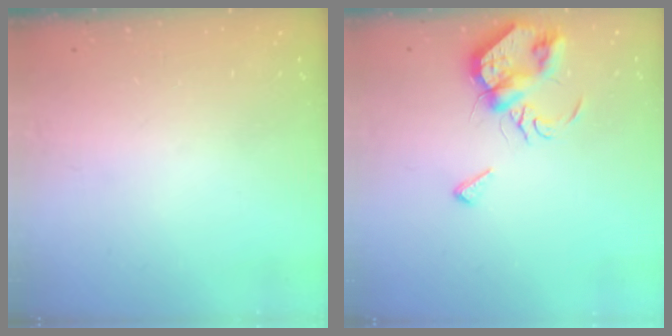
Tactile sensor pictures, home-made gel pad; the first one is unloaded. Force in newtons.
{"total": 8.4, "press": 8.3, "slide": 0.8}